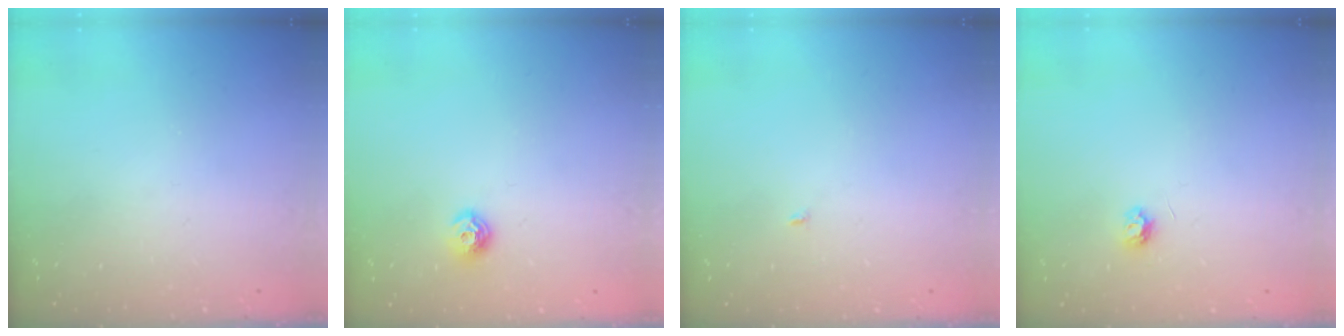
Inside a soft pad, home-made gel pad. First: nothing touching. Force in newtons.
{"total": 8.0, "press": 8.0, "slide": 1.0}
{"total": 1.9, "press": 1.9, "slide": 0.2}
{"total": 3.5, "press": 3.5, "slide": 0.5}